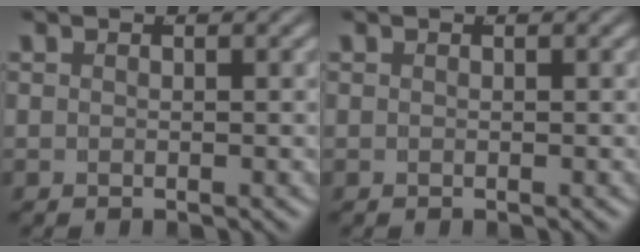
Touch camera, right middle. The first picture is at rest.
{"total": 0.0}